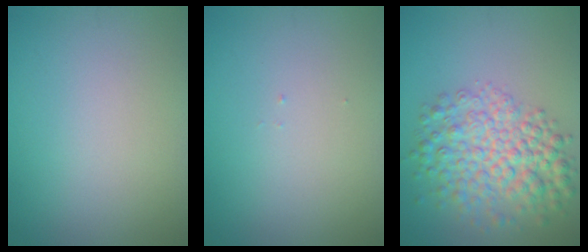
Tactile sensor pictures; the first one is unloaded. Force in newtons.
{"total": 0.0}
{"total": 6.3, "press": 6.2, "slide": 0.2}